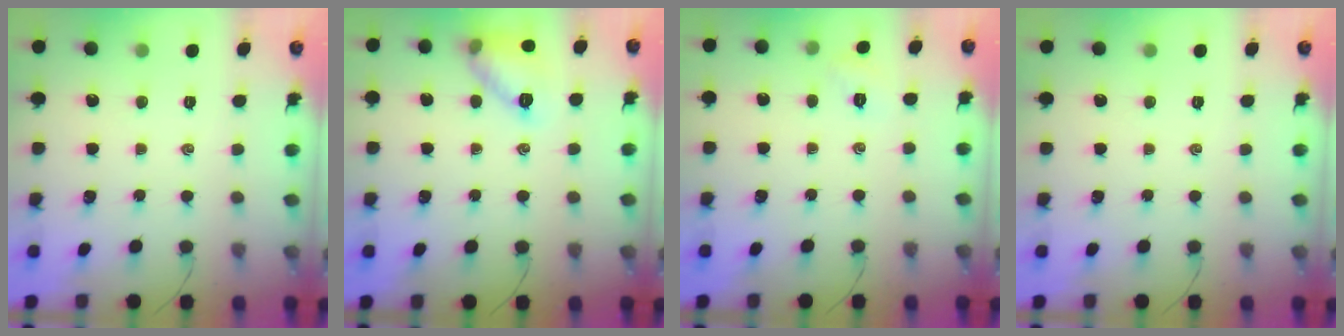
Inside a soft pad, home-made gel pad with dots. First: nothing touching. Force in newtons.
{"total": 11.3, "press": 11.3, "slide": 0.4}
{"total": 2.2, "press": 2.1, "slide": 0.6}
{"total": 0.0}